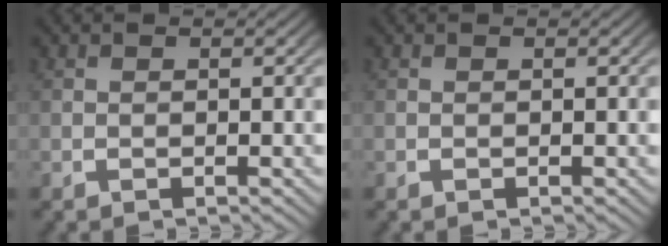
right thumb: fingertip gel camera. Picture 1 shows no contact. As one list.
[{"total": 0.0}]